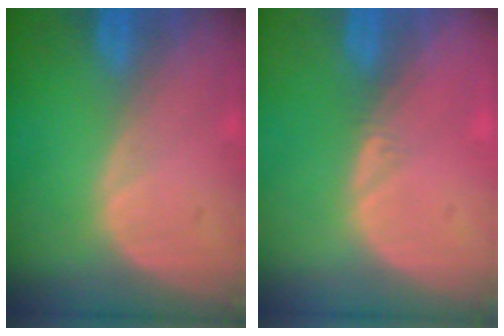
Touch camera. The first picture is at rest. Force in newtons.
{"total": 0.5, "press": 0.5, "slide": 0.2}